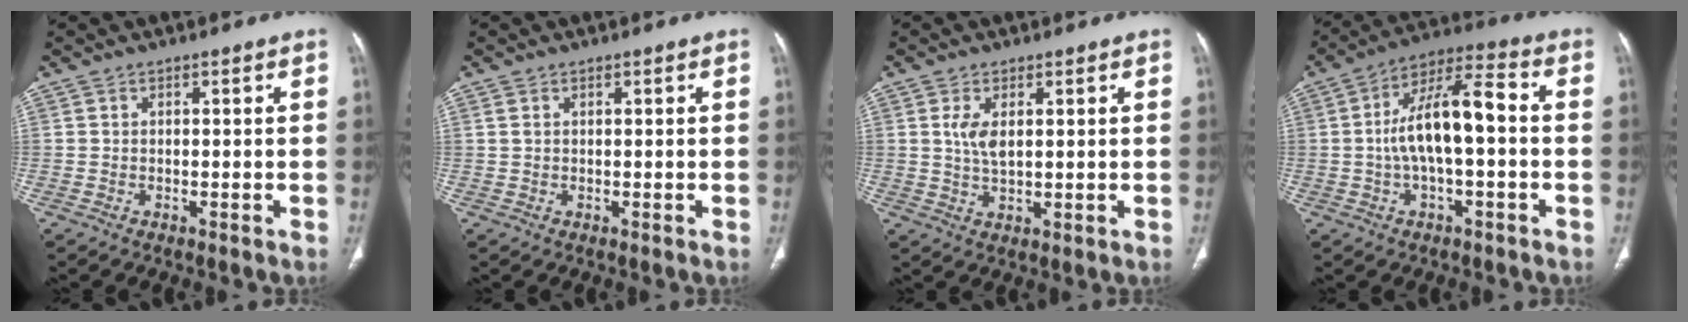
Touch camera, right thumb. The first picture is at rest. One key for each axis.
{"total": 0.9, "fx": 0.5, "fy": 0.4, "fz": 0.6, "tx": -0.016, "ty": 0.010, "tz": 0.015}
{"total": 4.3, "fx": 1.3, "fy": 1.9, "fz": 3.7, "tx": -0.073, "ty": -0.011, "tz": 0.030}
{"total": 12.9, "fx": -0.6, "fy": 4.8, "fz": 12.0, "tx": -0.224, "ty": 0.044, "tz": -0.016}